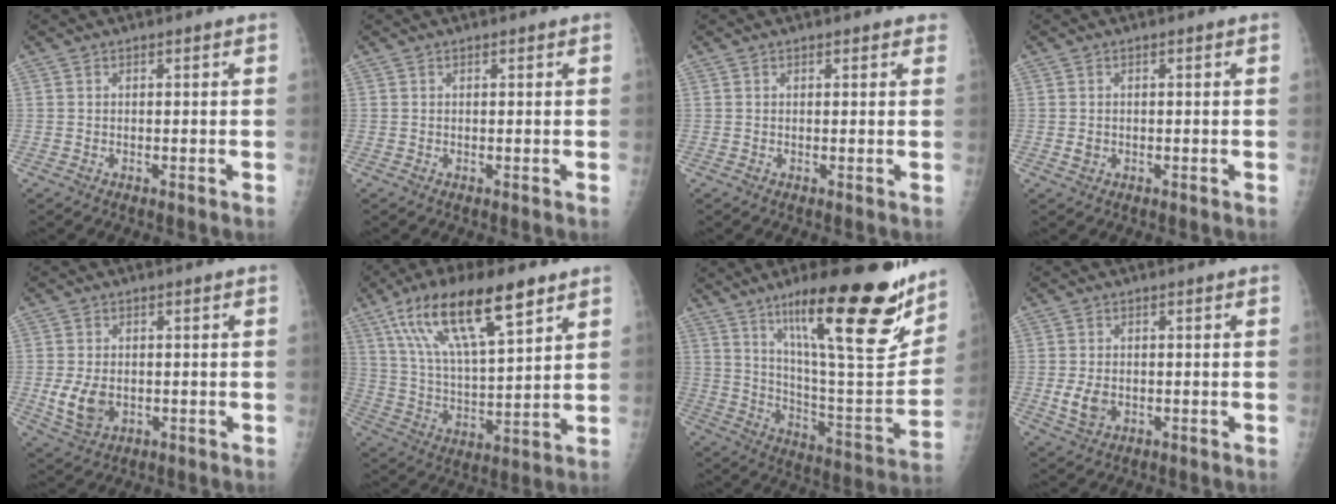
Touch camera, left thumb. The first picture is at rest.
{"total": 0.0}
{"total": 1.3, "force": [1.0, 0.6, 0.6], "torque": [0.004, -0.002, 0.008]}
{"total": 1.2, "force": [-0.1, 1.0, 0.6], "torque": [-0.007, 0.000, 0.002]}
{"total": 6.2, "force": [-0.8, 4.3, 4.4], "torque": [-0.079, -0.009, -0.006]}
{"total": 20.1, "force": [11.2, 6.3, 15.5], "torque": [-0.265, -0.023, 0.207]}
{"total": 28.3, "force": [17.0, 6.2, 21.7], "torque": [-0.301, -0.072, 0.275]}
{"total": 4.0, "force": [-0.6, 2.8, 2.8], "torque": [-0.052, -0.005, -0.005]}